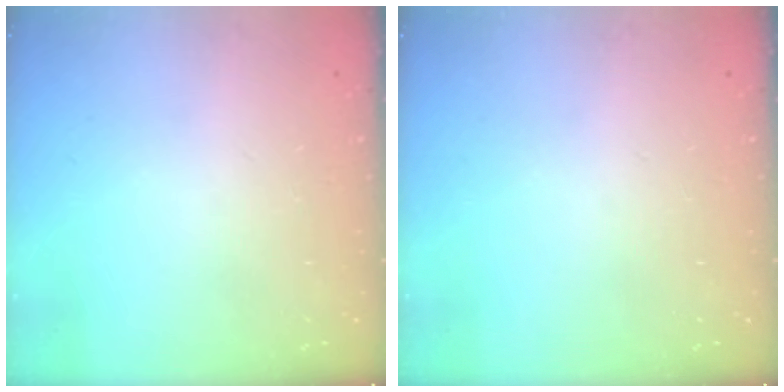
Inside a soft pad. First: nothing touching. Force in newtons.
{"total": 0.0}